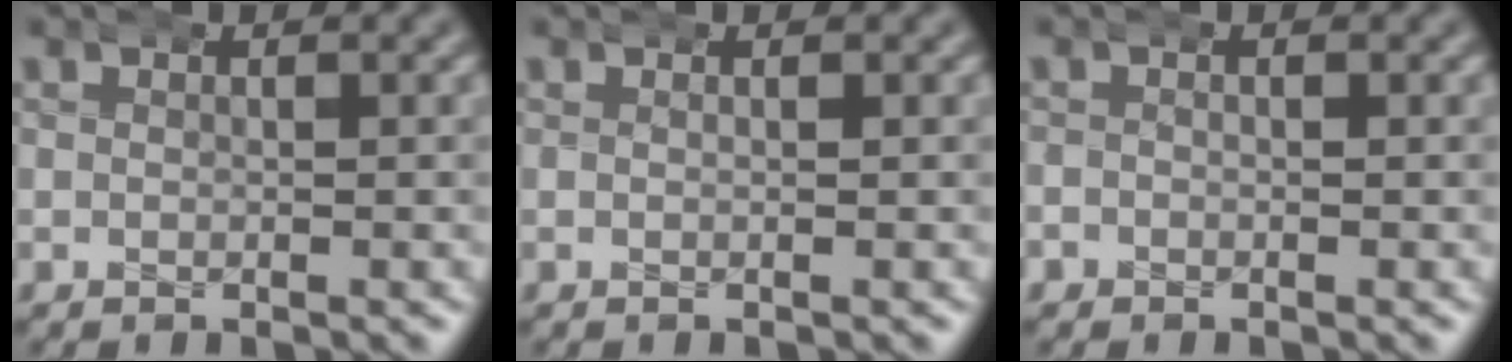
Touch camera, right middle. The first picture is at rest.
{"total": 0.6, "force": [0.1, -0.4, -0.4], "torque": [0.001, 0.001, 0.000]}
{"total": 1.1, "force": [-0.4, 0.9, -0.4], "torque": [-0.005, 0.002, -0.012]}